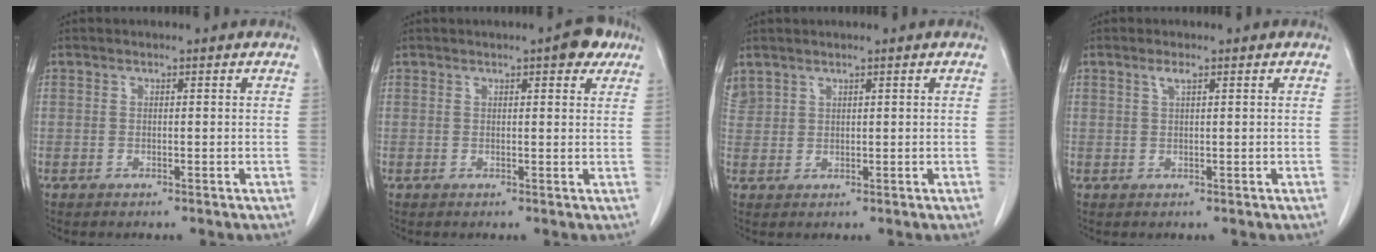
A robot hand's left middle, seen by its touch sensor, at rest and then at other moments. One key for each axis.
{"total": 3.9, "fx": 2.5, "fy": 1.3, "fz": 2.7, "tx": -0.034, "ty": 0.004, "tz": 0.027}
{"total": 2.5, "fx": 2.2, "fy": 1.3, "fz": 0.3, "tx": -0.011, "ty": 0.011, "tz": 0.049}
{"total": 1.2, "fx": 0.7, "fy": 0.1, "fz": 1.0, "tx": -0.025, "ty": 0.001, "tz": 0.014}